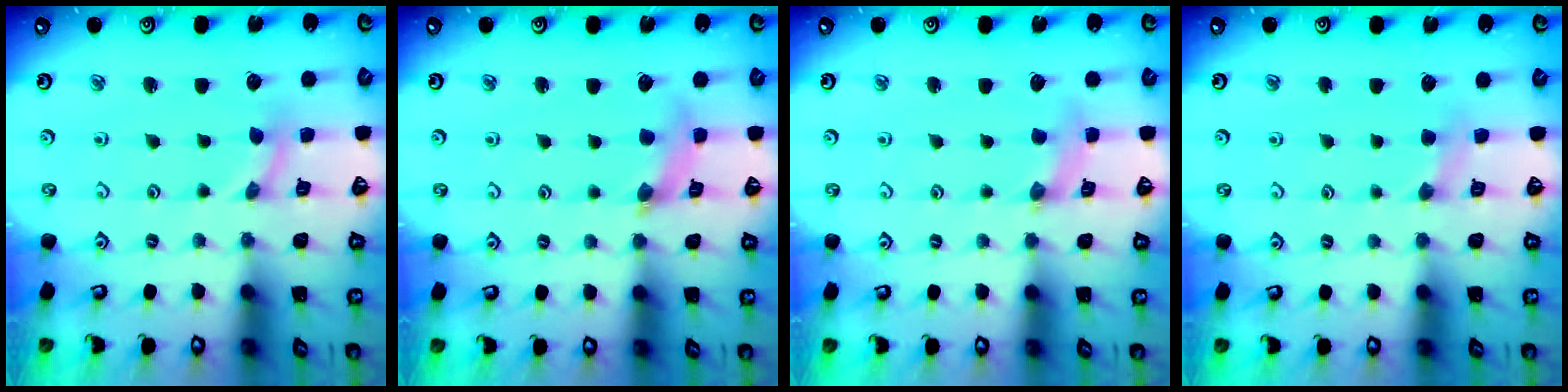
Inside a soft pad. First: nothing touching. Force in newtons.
{"total": 3.3, "press": 3.3, "slide": 0.4}
{"total": 1.3, "press": 1.3, "slide": 0.3}
{"total": 2.3, "press": 2.3, "slide": 0.4}